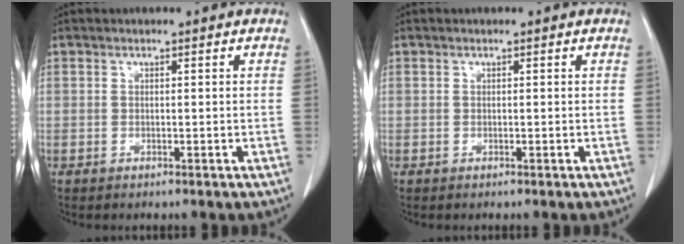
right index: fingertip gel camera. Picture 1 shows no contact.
{"total": 0.0}